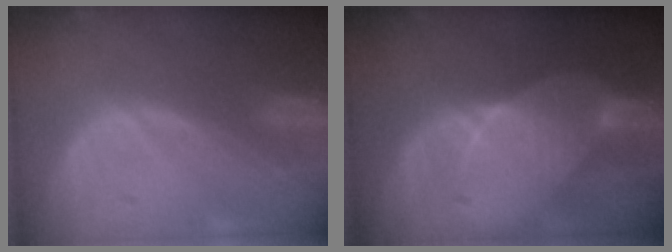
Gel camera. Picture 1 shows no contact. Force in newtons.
{"total": 7.4, "press": 6.9, "slide": 2.6}